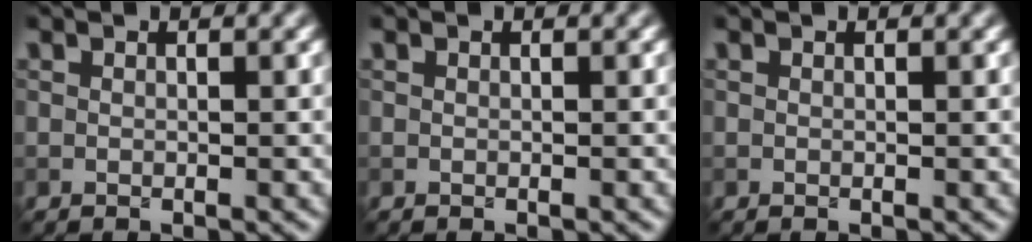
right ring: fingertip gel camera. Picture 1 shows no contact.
{"total": 0.0}
{"total": 0.0}